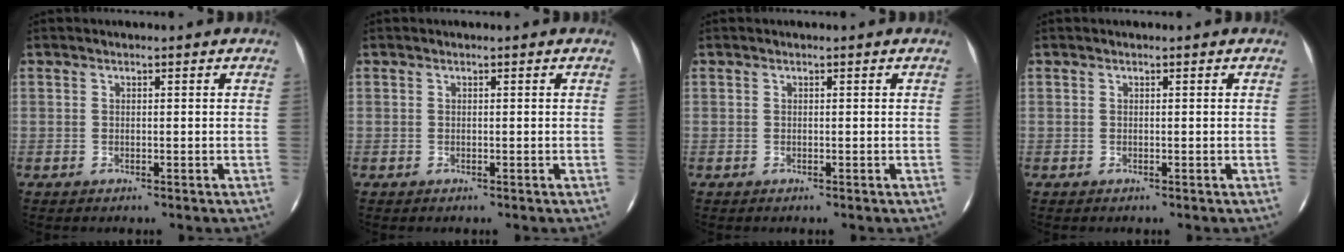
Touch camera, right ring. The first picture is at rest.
{"total": 0.0}
{"total": 0.0}
{"total": 0.0}